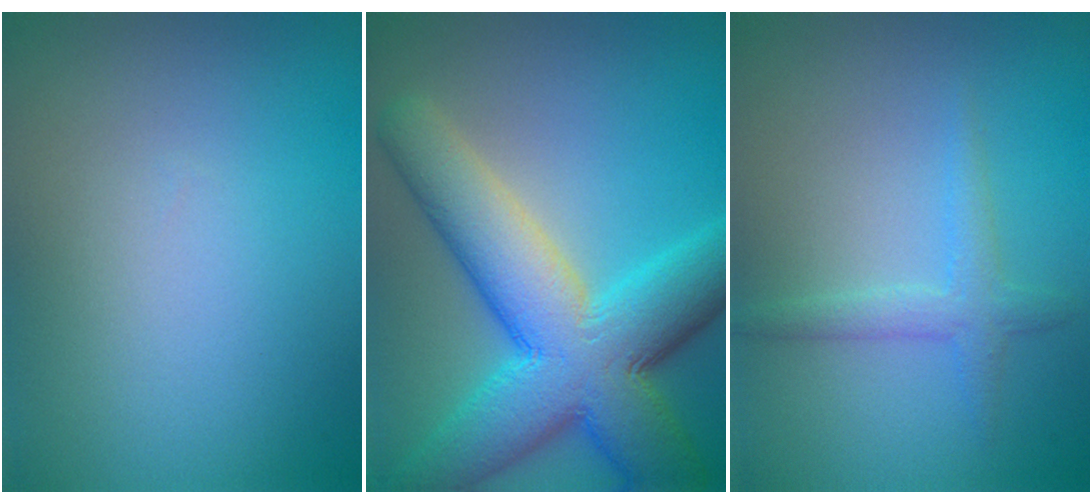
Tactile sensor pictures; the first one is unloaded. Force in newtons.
{"total": 12.0, "press": 11.9, "slide": 0.6}
{"total": 1.9, "press": 1.9, "slide": 0.1}